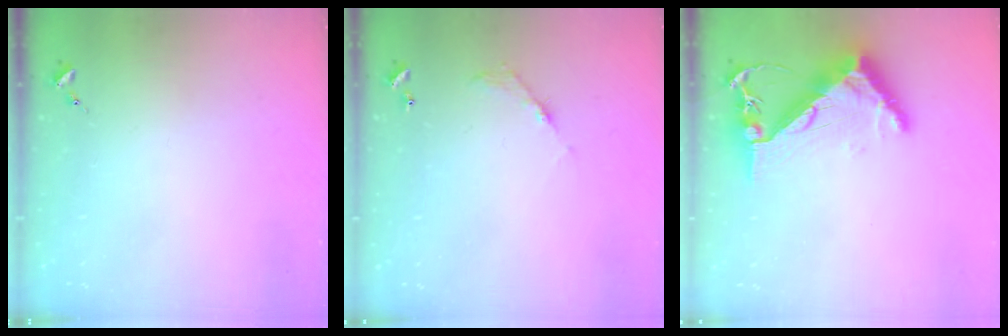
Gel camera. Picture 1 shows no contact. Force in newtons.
{"total": 5.8, "press": 5.8, "slide": 0.2}
{"total": 9.0, "press": 8.9, "slide": 0.6}